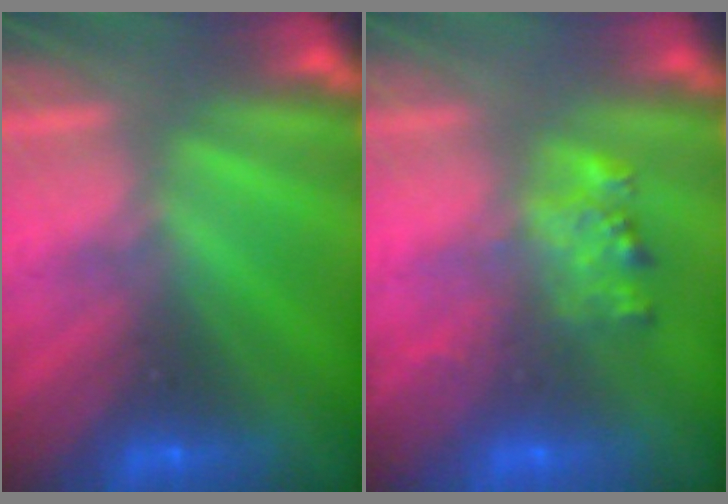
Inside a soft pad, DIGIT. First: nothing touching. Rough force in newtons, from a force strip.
{"total": 2.2}